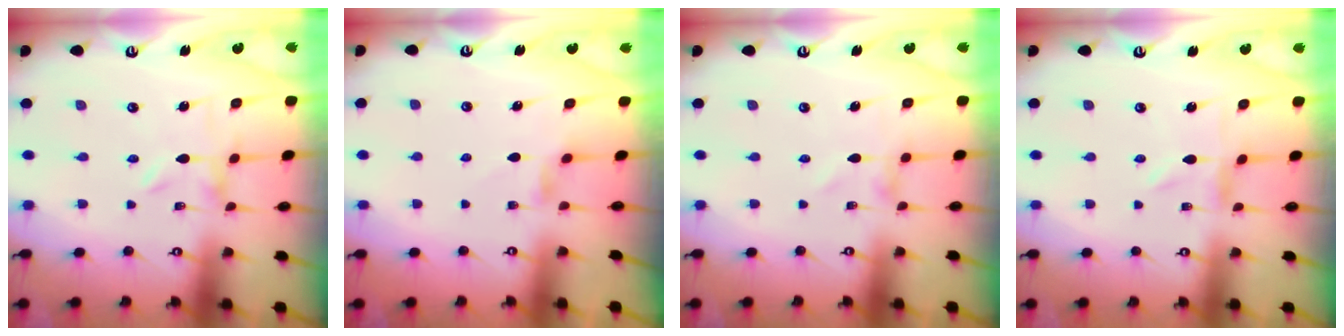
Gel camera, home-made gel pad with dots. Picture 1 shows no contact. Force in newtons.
{"total": 3.0, "press": 3.0, "slide": 0.3}
{"total": 0.0}
{"total": 0.5, "press": 0.5, "slide": 0.2}